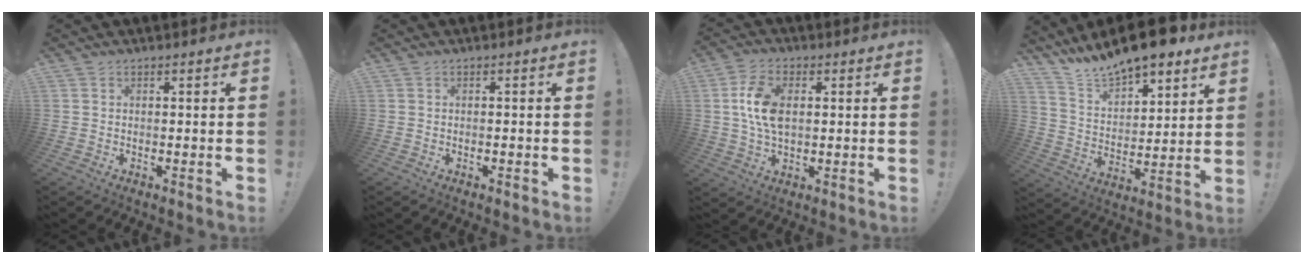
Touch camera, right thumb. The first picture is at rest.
{"total": 0.6, "force": [-0.2, 0.1, -0.5], "torque": [0.000, 0.003, -0.002]}
{"total": 10.5, "force": [1.3, 6.5, 8.1], "torque": [-0.163, 0.002, 0.023]}
{"total": 13.1, "force": [12.0, 3.3, 4.1], "torque": [-0.101, -0.094, 0.214]}